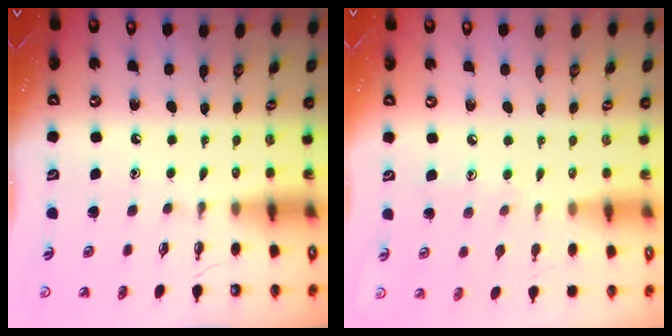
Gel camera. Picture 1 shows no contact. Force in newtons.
{"total": 5.4, "press": 5.4, "slide": 0.6}